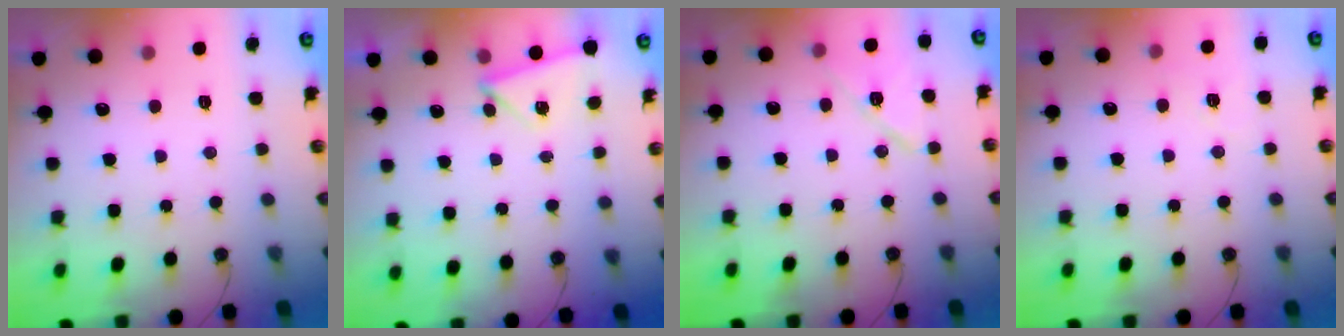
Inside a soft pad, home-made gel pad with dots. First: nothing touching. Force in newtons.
{"total": 2.3, "press": 2.1, "slide": 1.0}
{"total": 10.8, "press": 10.0, "slide": 4.0}
{"total": 5.8, "press": 5.2, "slide": 2.6}